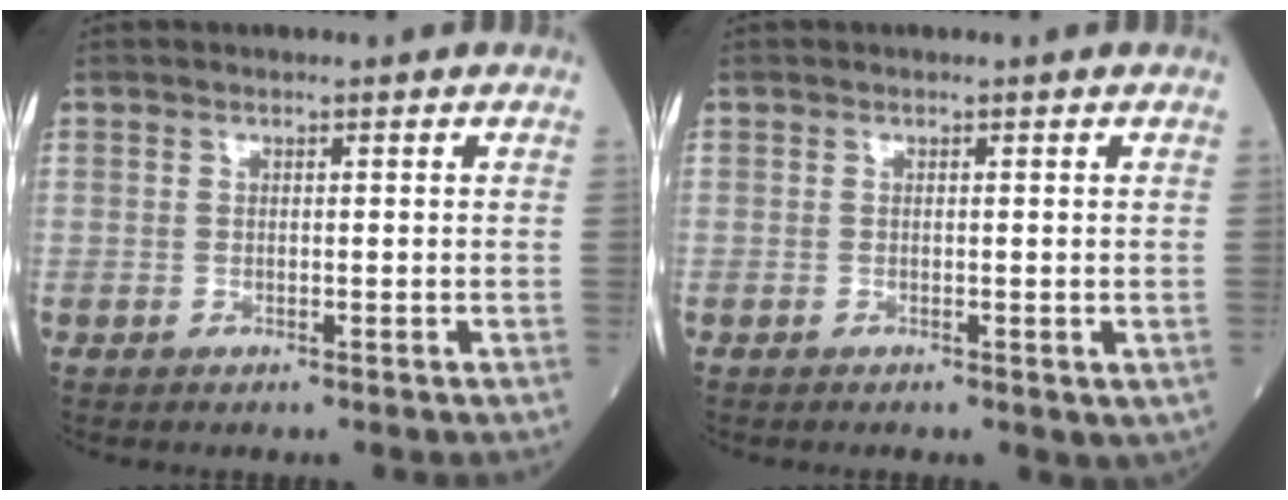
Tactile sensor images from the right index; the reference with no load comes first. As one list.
[{"total": 1.2, "force": [-0.3, 0.6, 1.0], "torque": [-0.012, -0.002, -0.002]}]